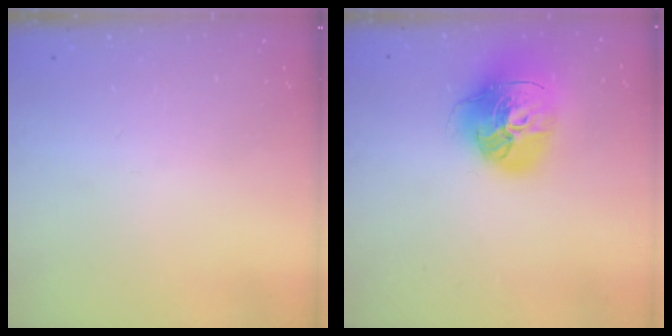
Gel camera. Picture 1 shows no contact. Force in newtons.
{"total": 19.5, "press": 19.4, "slide": 2.2}